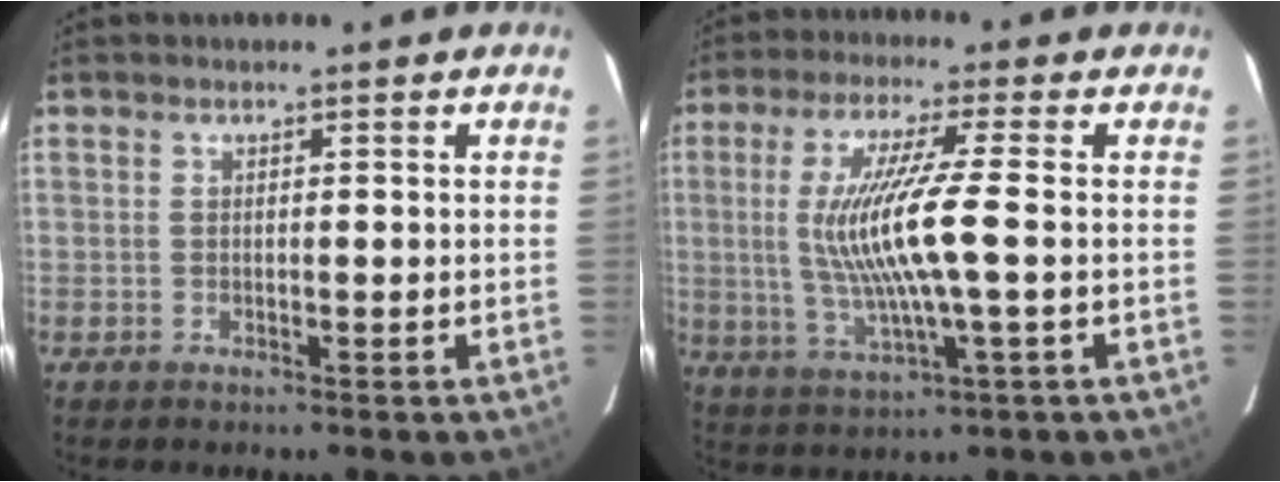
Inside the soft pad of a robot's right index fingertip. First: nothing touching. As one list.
[{"total": 12.5, "force": [-0.2, 0.4, 12.5], "torque": [-0.240, -0.011, 0.005]}]